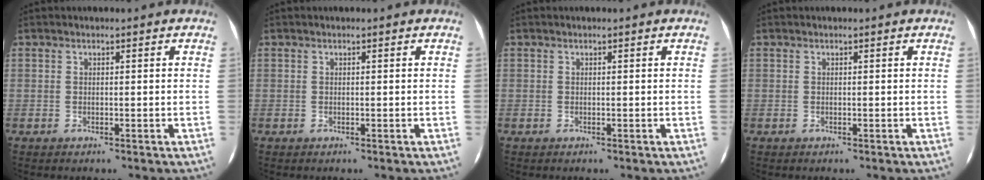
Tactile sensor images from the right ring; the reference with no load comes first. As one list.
[{"total": 0.0}, {"total": 0.0}, {"total": 0.0}]